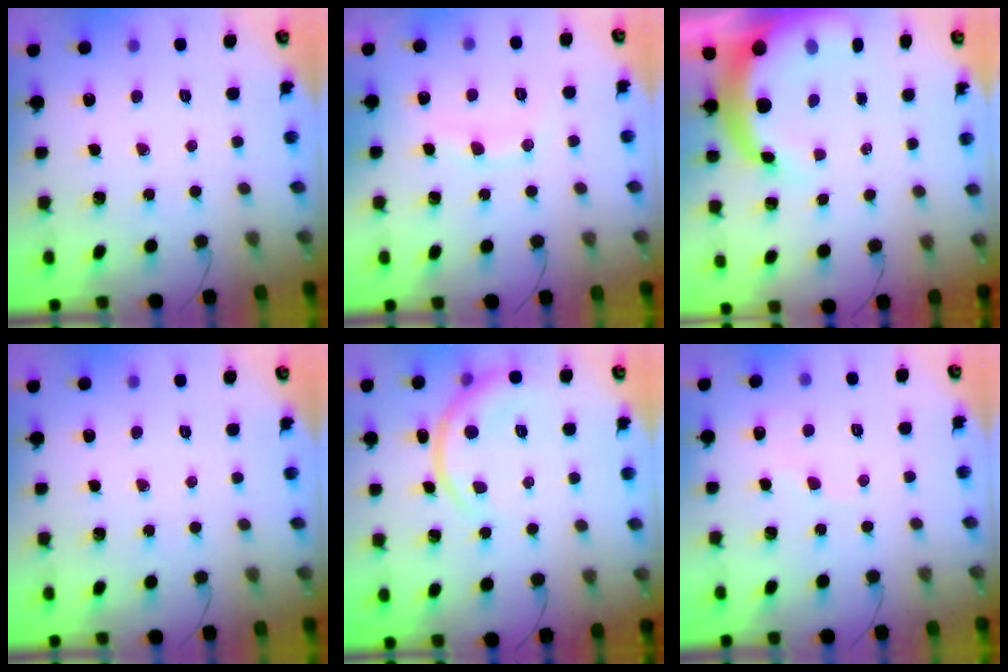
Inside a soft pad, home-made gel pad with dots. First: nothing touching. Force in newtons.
{"total": 8.8, "press": 8.8, "slide": 1.0}
{"total": 11.6, "press": 11.3, "slide": 2.7}
{"total": 0.0}
{"total": 8.0, "press": 7.9, "slide": 0.8}
{"total": 6.2, "press": 6.0, "slide": 1.4}